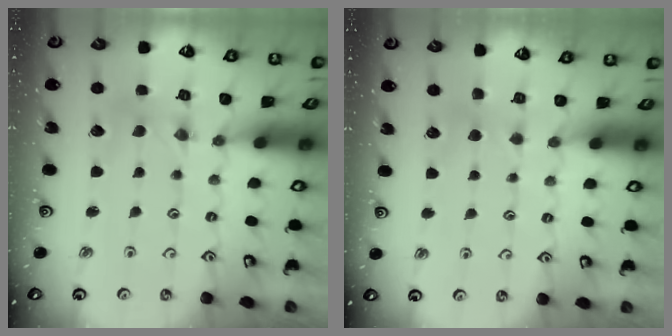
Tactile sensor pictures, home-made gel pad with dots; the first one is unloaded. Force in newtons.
{"total": 2.6, "press": 2.5, "slide": 0.4}